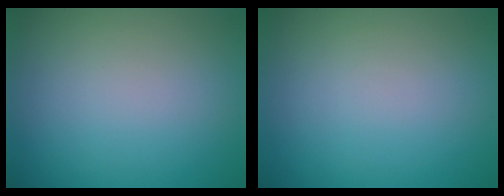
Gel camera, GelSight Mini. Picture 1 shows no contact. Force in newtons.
{"total": 0.0}